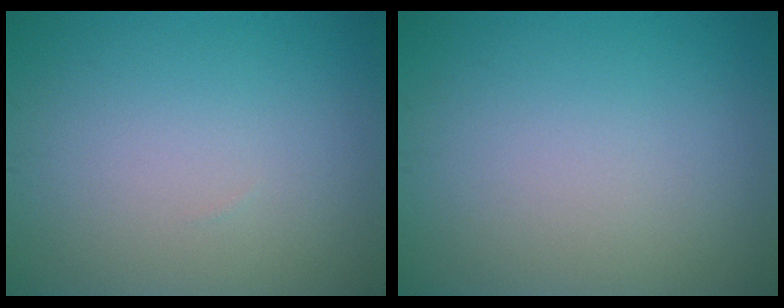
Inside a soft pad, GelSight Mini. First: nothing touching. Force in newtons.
{"total": 0.0}